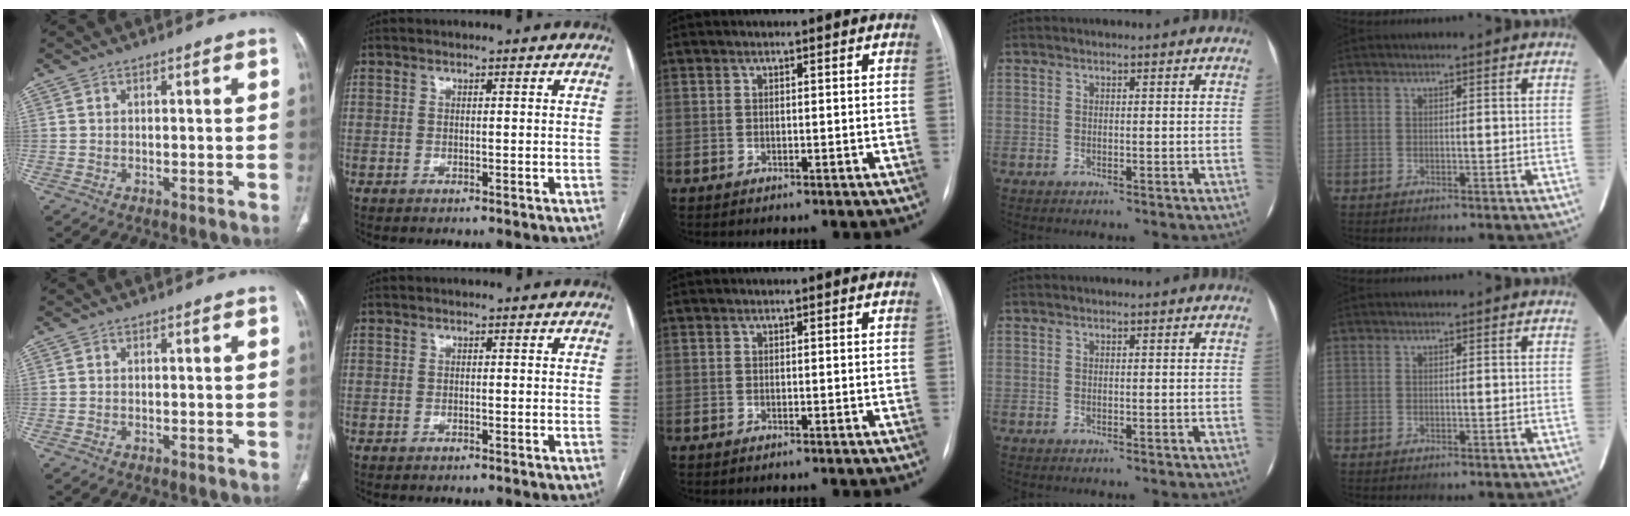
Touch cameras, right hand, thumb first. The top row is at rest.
{}